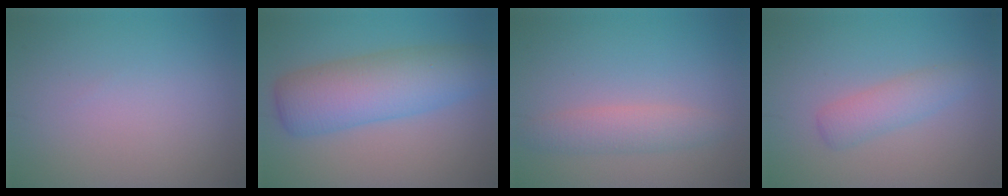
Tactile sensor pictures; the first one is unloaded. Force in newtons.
{"total": 7.4, "press": 7.4, "slide": 0.3}
{"total": 2.6, "press": 2.6, "slide": 0.1}
{"total": 2.6, "press": 2.6, "slide": 0.0}